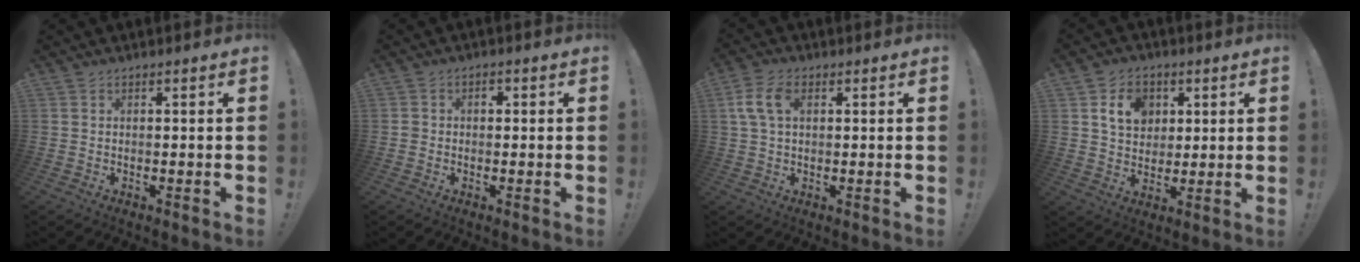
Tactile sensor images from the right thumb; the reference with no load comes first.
{"total": 2.1, "force": [-0.5, 1.8, 0.9], "torque": [-0.015, 0.004, -0.011]}
{"total": 8.0, "force": [2.3, 4.8, 5.9], "torque": [-0.118, 0.005, 0.043]}
{"total": 10.5, "force": [4.2, 8.2, 4.9], "torque": [-0.070, -0.009, 0.081]}